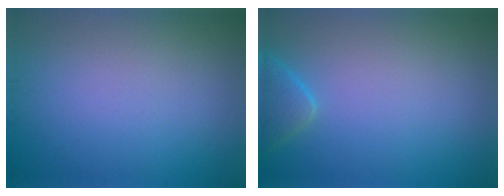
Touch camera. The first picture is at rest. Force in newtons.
{"total": 2.5, "press": 2.5, "slide": 0.2}